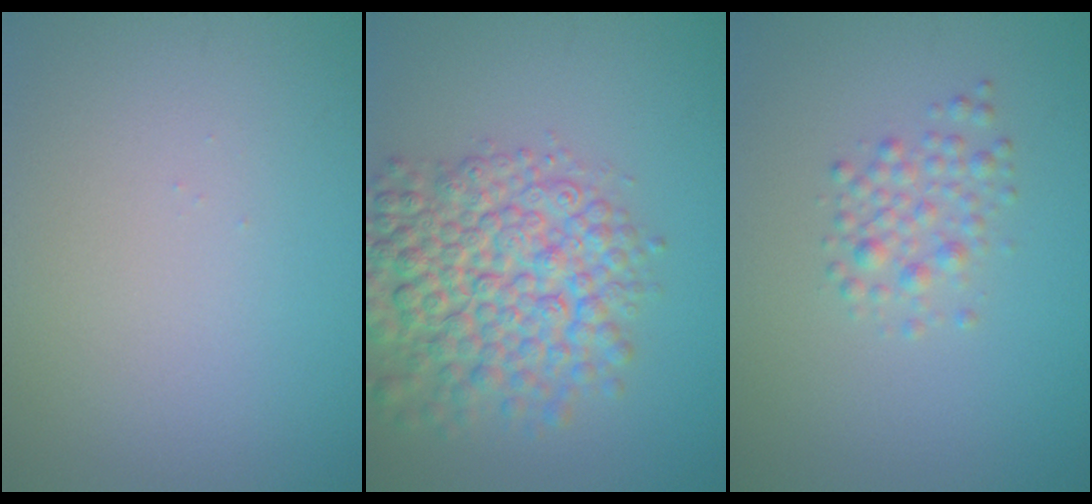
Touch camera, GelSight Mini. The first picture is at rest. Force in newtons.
{"total": 8.2, "press": 8.2, "slide": 0.3}
{"total": 2.1, "press": 2.1, "slide": 0.0}